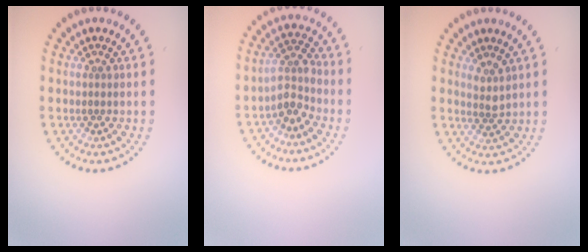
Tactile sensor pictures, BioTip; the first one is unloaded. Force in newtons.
{"total": 2.8, "press": 2.2, "slide": 1.7}
{"total": 1.6, "press": 1.3, "slide": 1.0}